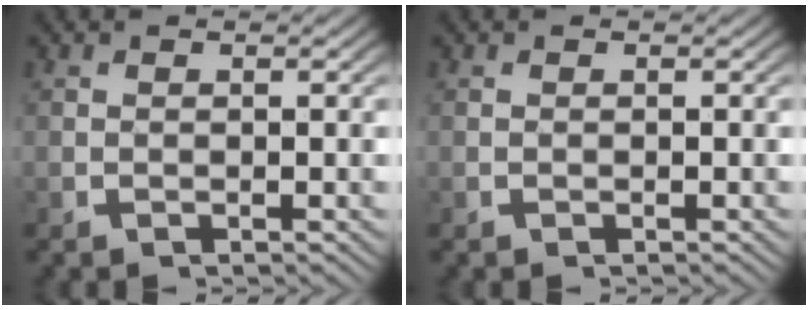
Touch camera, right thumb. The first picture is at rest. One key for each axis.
{"total": 0.0}